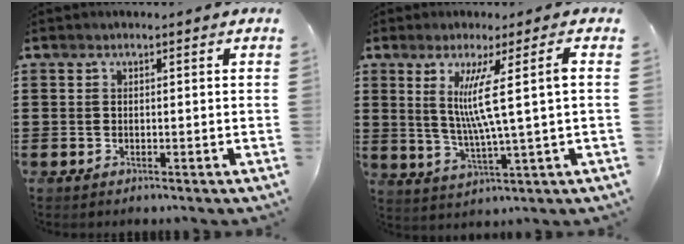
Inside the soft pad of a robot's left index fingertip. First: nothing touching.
{"total": 8.8, "force": [2.1, 0.1, 8.6], "torque": [-0.166, 0.001, 0.028]}